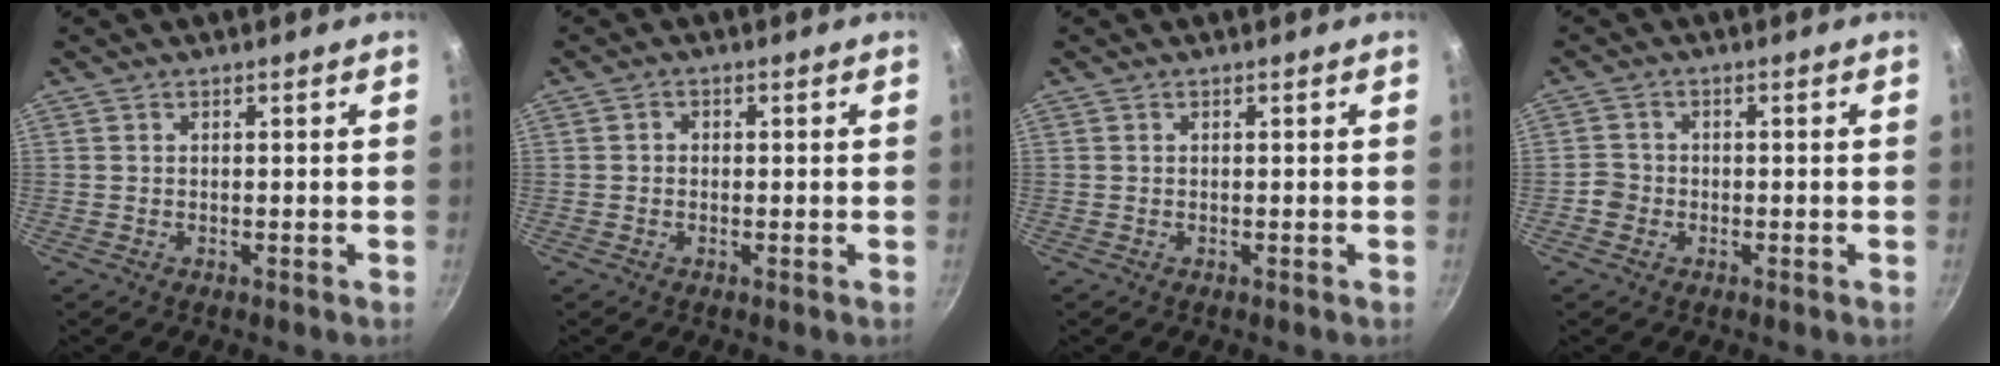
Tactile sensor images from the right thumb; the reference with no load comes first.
{"total": 1.2, "force": [-0.1, 1.1, 0.5], "torque": [-0.007, 0.005, -0.003]}
{"total": 0.0}
{"total": 2.5, "force": [-1.1, 2.2, 0.6], "torque": [-0.001, 0.016, -0.021]}